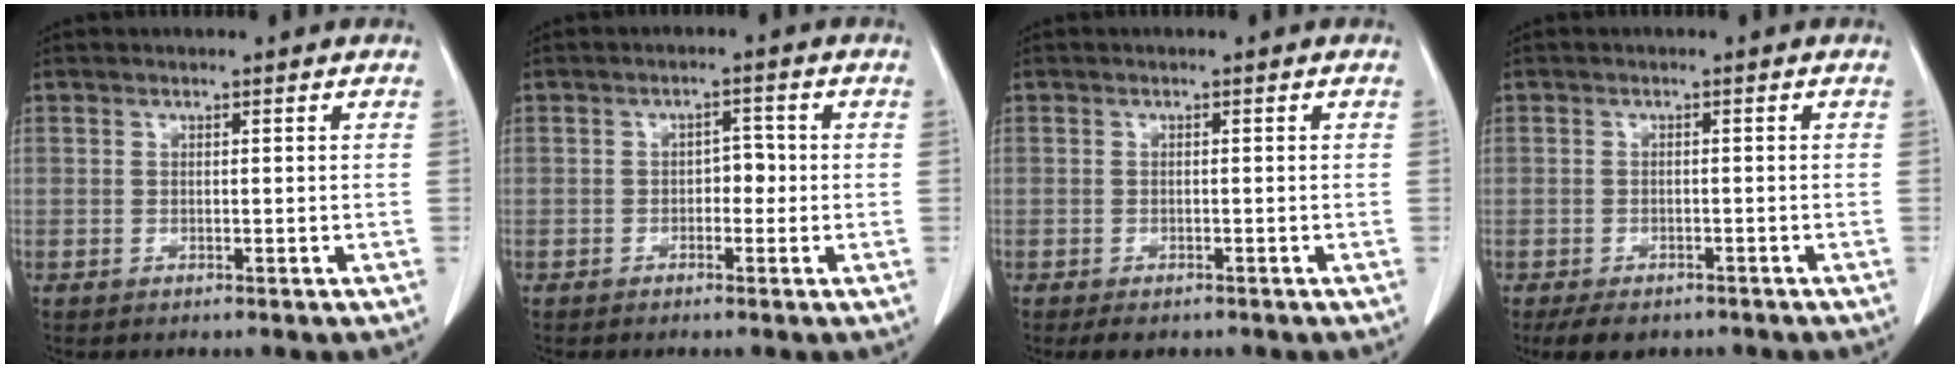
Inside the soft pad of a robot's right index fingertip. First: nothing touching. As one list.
[{"total": 2.4, "force": [-0.5, 1.4, 1.8], "torque": [-0.018, 0.009, -0.009]}, {"total": 2.7, "force": [-2.0, 1.1, 1.3], "torque": [-0.018, -0.004, -0.026]}, {"total": 5.7, "force": [-4.3, 3.0, 2.2], "torque": [-0.027, -0.002, -0.060]}]